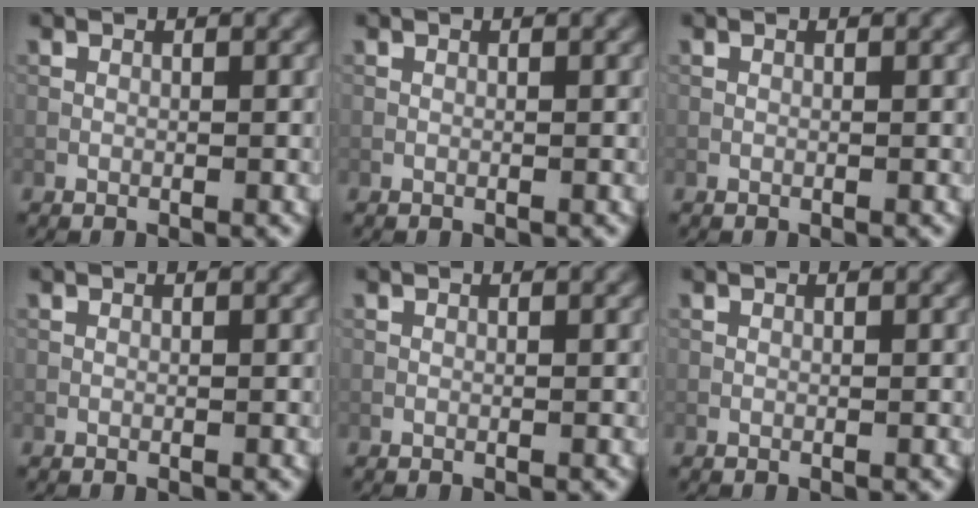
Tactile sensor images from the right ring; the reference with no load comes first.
{"total": 0.0}
{"total": 0.0}
{"total": 0.0}
{"total": 0.0}
{"total": 0.0}